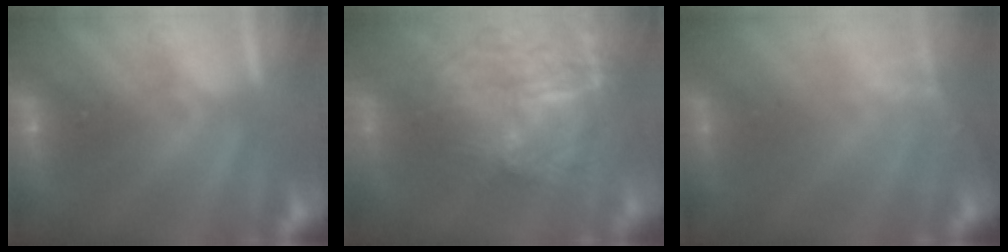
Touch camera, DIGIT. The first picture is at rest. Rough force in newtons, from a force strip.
{"total": 11.3}
{"total": 1.4}